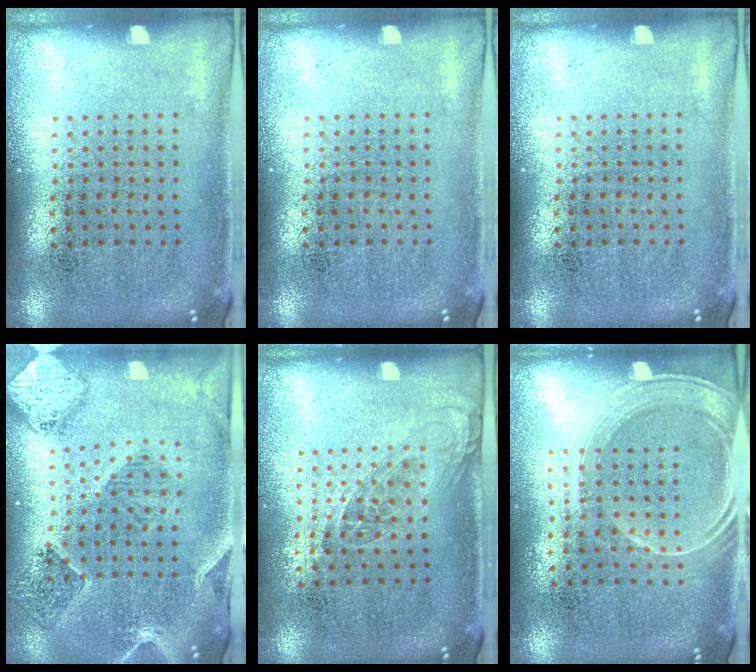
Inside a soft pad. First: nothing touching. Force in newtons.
{"total": 0.0}
{"total": 0.0}
{"total": 1.5, "press": 1.5, "slide": 0.3}
{"total": 1.0, "press": 0.9, "slide": 0.6}
{"total": 1.6, "press": 1.4, "slide": 0.8}